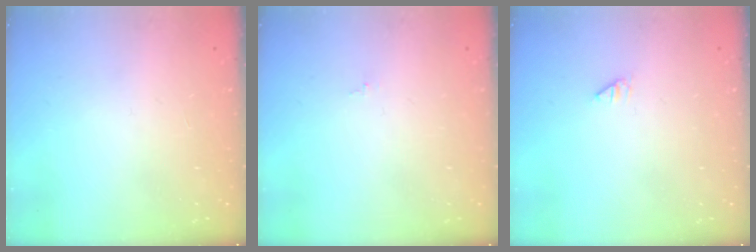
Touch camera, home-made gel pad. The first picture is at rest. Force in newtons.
{"total": 0.0}
{"total": 0.0}